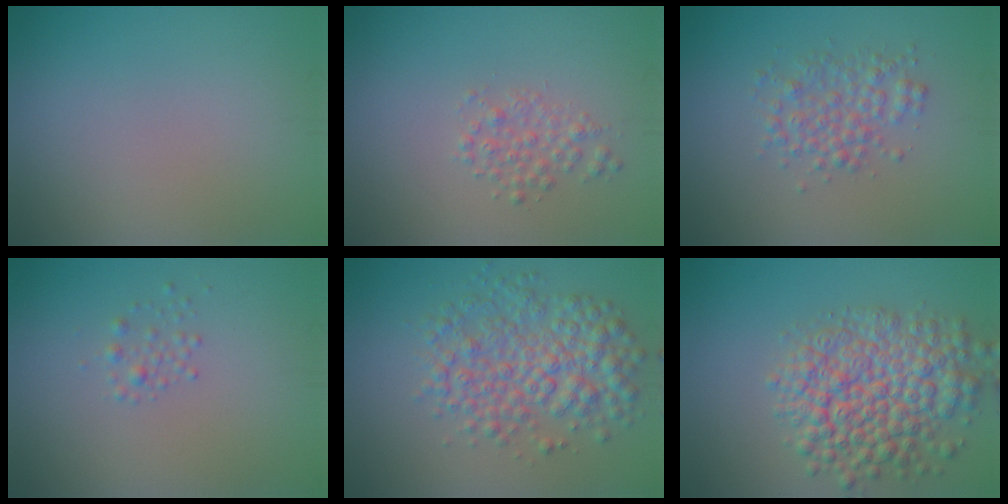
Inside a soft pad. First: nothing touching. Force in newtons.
{"total": 1.8, "press": 1.8, "slide": 0.1}
{"total": 2.7, "press": 2.7, "slide": 0.0}
{"total": 1.1, "press": 1.1, "slide": 0.1}
{"total": 5.9, "press": 5.9, "slide": 0.0}
{"total": 7.8, "press": 7.8, "slide": 0.3}